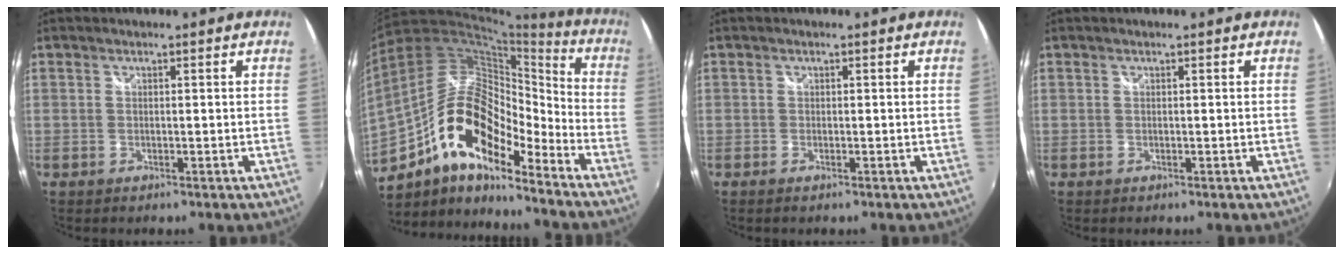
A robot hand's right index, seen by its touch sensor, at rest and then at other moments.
{"total": 19.8, "force": [-11.5, 7.6, 14.2], "torque": [-0.259, -0.007, -0.220]}
{"total": 0.6, "force": [-0.4, 0.3, 0.2], "torque": [-0.005, -0.004, -0.010]}
{"total": 0.0}